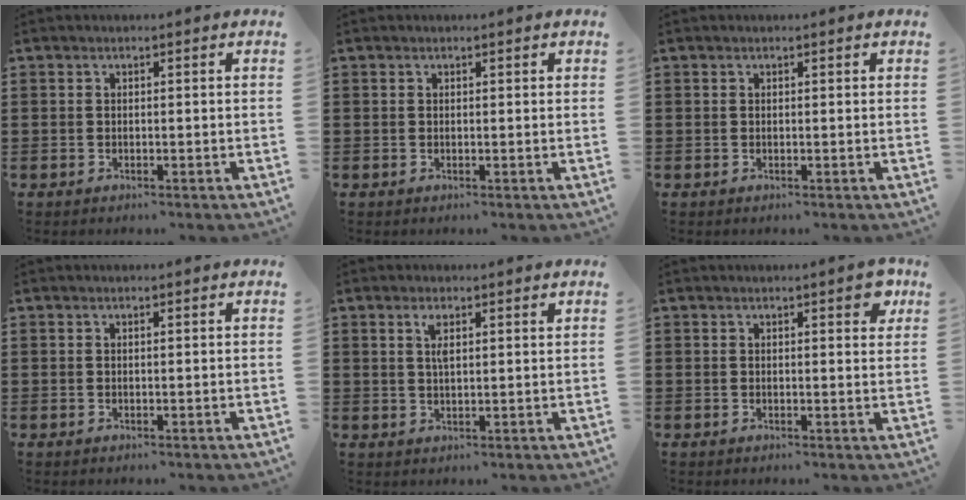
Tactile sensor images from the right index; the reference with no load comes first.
{"total": 0.0}
{"total": 0.0}
{"total": 0.0}
{"total": 2.6, "force": [1.2, 0.8, 2.2], "torque": [-0.047, 0.004, 0.019]}
{"total": 2.4, "force": [1.4, 0.7, 1.9], "torque": [-0.016, -0.003, 0.017]}